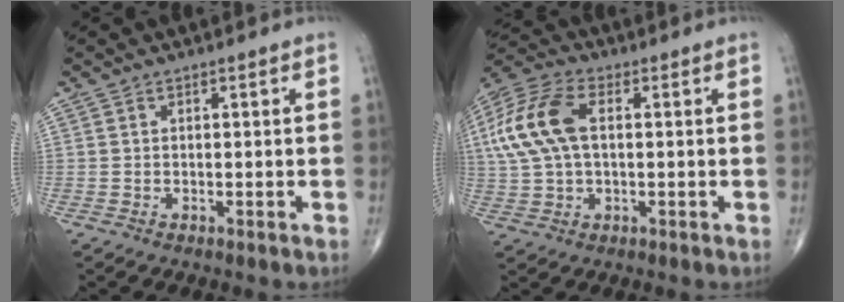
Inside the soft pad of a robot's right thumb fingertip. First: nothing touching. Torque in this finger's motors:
{"motor_torque": [0.91, 1.11, 1.12, 0.08, 0.15]}